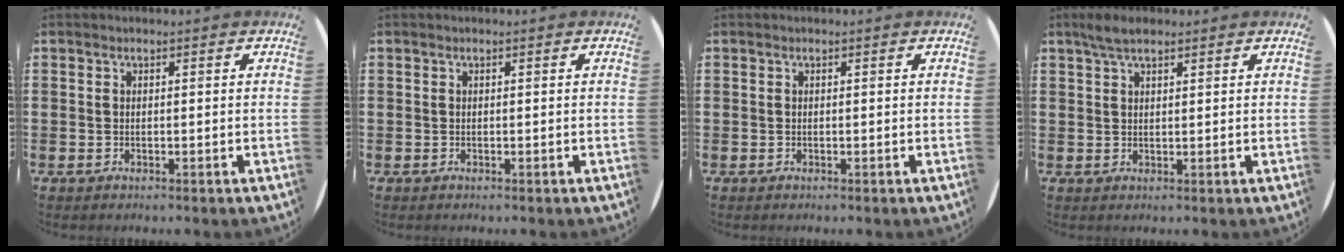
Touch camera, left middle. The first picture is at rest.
{"total": 0.0}
{"total": 0.0}
{"total": 2.9, "force": [2.2, 0.8, 1.7], "torque": [-0.028, 0.004, 0.037]}